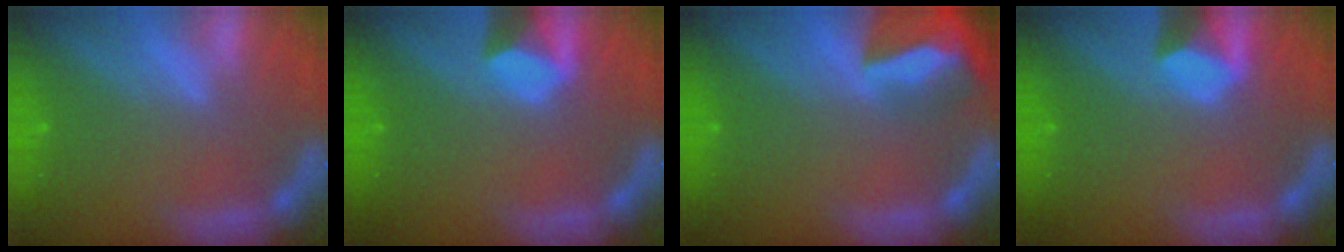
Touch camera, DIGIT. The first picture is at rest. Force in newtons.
{"total": 3.0}
{"total": 9.0}
{"total": 3.0}